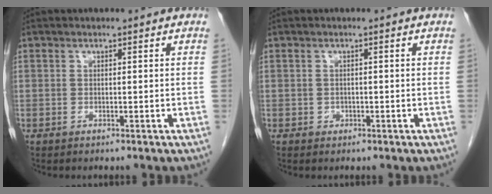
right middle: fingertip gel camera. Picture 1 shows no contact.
{"total": 0.8, "force": [-0.3, 0.7, 0.2], "torque": [-0.002, 0.003, -0.004]}